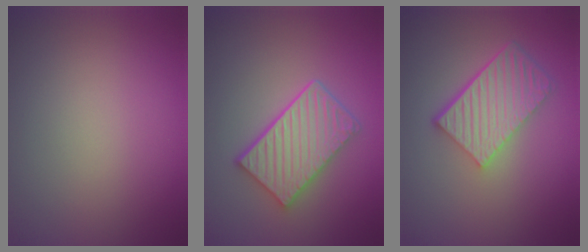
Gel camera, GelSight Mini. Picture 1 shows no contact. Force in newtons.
{"total": 5.2, "press": 4.3, "slide": 3.0}
{"total": 6.1, "press": 4.2, "slide": 4.4}